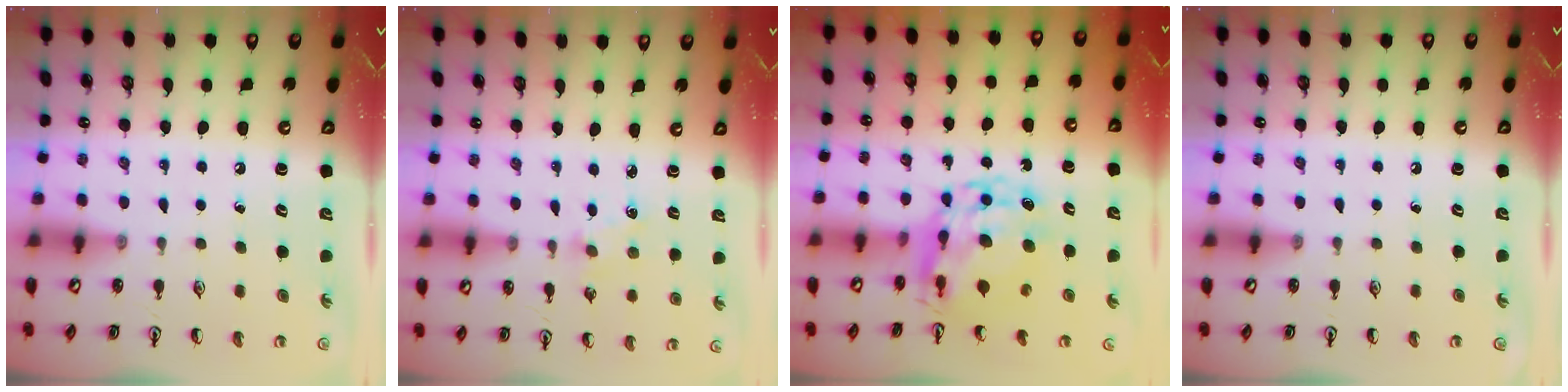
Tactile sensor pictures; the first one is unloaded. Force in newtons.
{"total": 2.1, "press": 2.1, "slide": 0.3}
{"total": 11.7, "press": 11.6, "slide": 1.3}
{"total": 0.0}